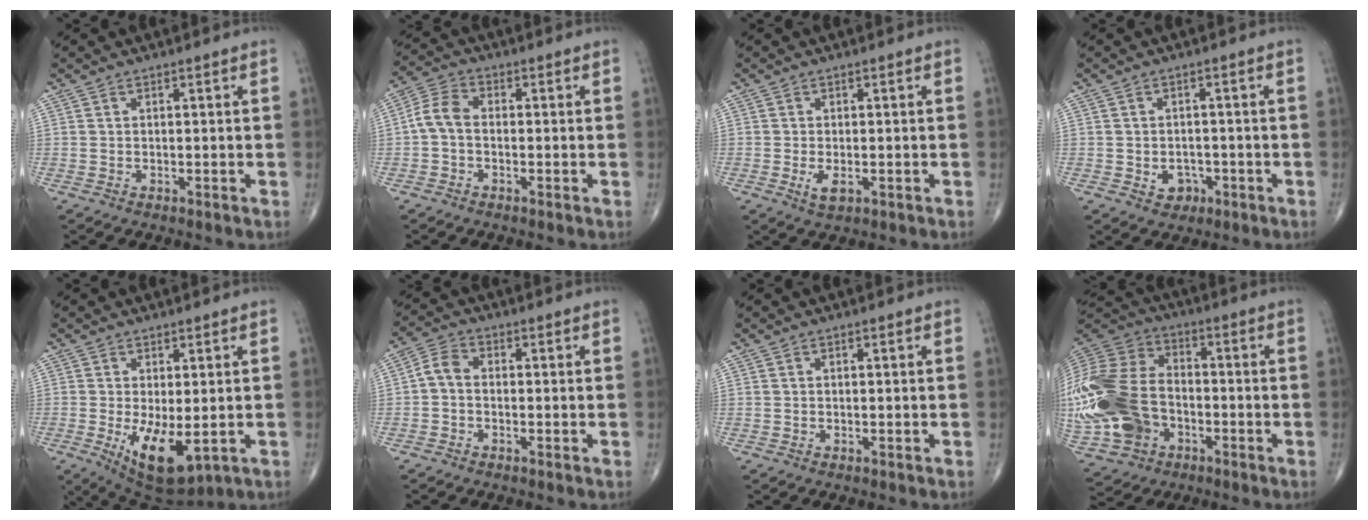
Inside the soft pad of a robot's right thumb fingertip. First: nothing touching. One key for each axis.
{"total": 5.3, "fx": -0.6, "fy": 3.4, "fz": 3.9, "tx": -0.075, "ty": 0.017, "tz": -0.024}
{"total": 2.5, "fx": -0.7, "fy": 1.2, "fz": 2.1, "tx": -0.040, "ty": -0.004, "tz": -0.011}
{"total": 3.1, "fx": -1.2, "fy": 2.7, "fz": 1.2, "tx": 0.005, "ty": 0.008, "tz": -0.013}
{"total": 9.8, "fx": -2.0, "fy": 4.3, "fz": 8.6, "tx": -0.135, "ty": -0.021, "tz": -0.016}
{"total": 3.7, "fx": -0.6, "fy": 2.5, "fz": 2.7, "tx": -0.048, "ty": 0.014, "tz": -0.025}
{"total": 0.0}
{"total": 27.9, "fx": -6.3, "fy": 19.9, "fz": 18.6, "tx": -0.465, "ty": 0.026, "tz": -0.113}